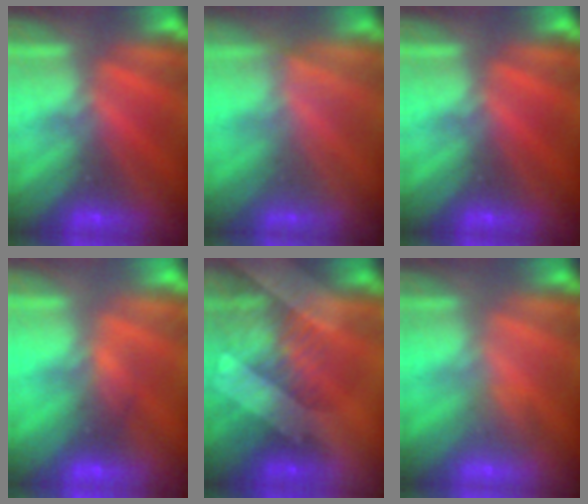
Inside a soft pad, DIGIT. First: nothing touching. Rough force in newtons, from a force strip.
{"total": 1.5}
{"total": 0.0}
{"total": 2.9}
{"total": 3.4}
{"total": 2.9}